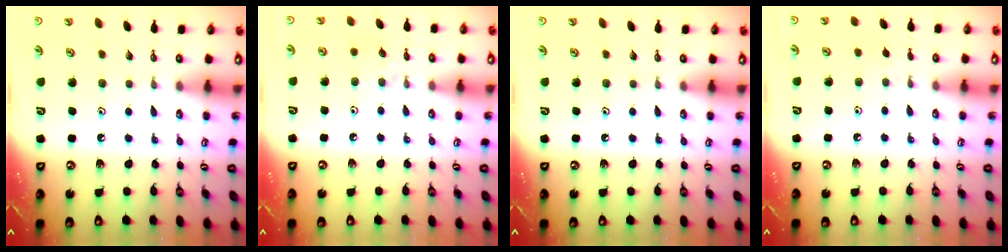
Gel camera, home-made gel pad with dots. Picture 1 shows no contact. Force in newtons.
{"total": 5.6, "press": 5.6, "slide": 0.6}
{"total": 0.0}
{"total": 2.5, "press": 2.4, "slide": 0.5}